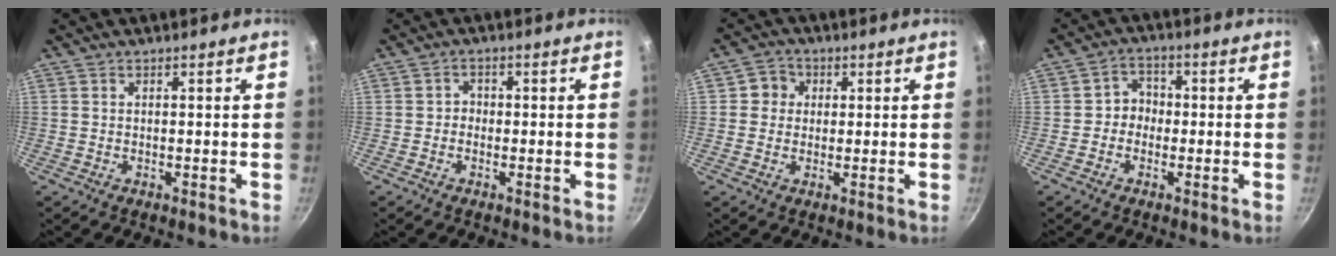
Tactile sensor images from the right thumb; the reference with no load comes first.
{"total": 1.5, "force": [-0.6, 1.3, 0.5], "torque": [0.002, 0.006, -0.014]}
{"total": 4.3, "force": [0.9, 4.1, 1.2], "torque": [0.011, 0.004, 0.003]}
{"total": 4.0, "force": [-0.8, 3.6, 1.5], "torque": [0.008, 0.015, -0.023]}